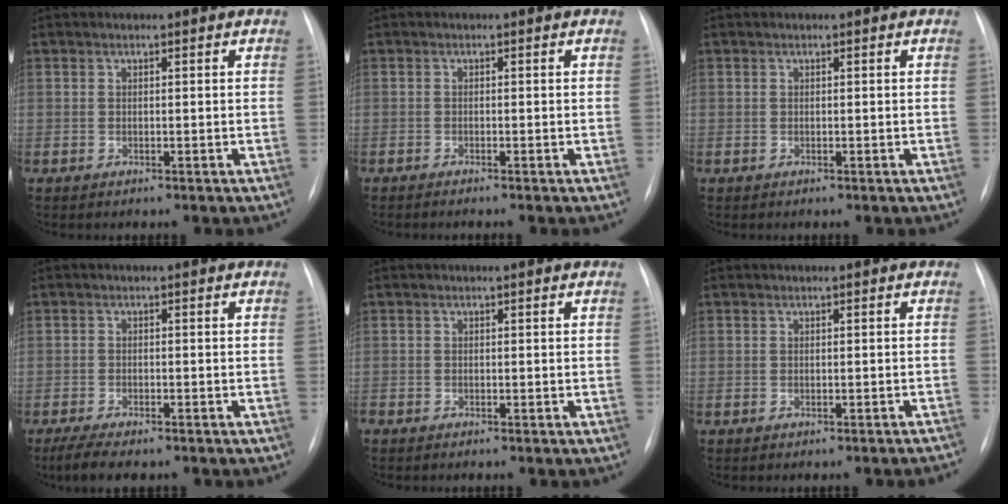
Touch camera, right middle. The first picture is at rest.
{"total": 1.3, "force": [-1.0, -0.2, 0.7], "torque": [-0.011, -0.002, -0.015]}
{"total": 0.0}
{"total": 6.0, "force": [-4.7, 1.5, 3.4], "torque": [-0.059, -0.014, -0.071]}
{"total": 0.6, "force": [-0.5, 0.0, 0.1], "torque": [-0.007, -0.003, -0.012]}
{"total": 2.8, "force": [-2.6, -0.3, 0.9], "torque": [-0.008, 0.001, -0.030]}